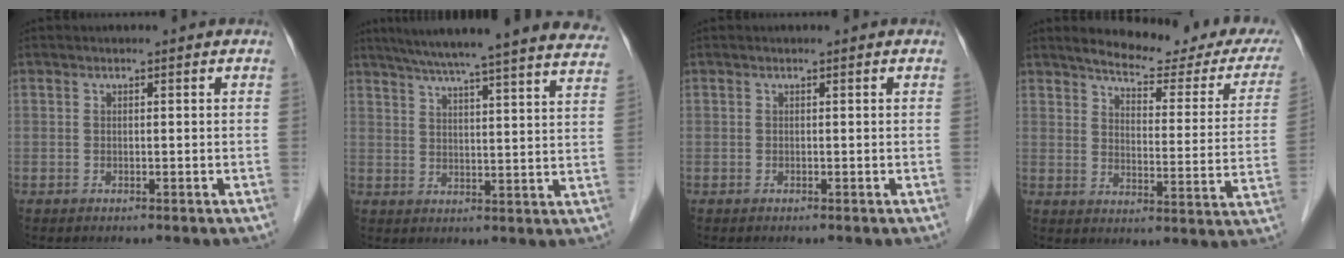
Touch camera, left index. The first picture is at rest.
{"total": 29.0, "force": [26.1, 0.7, 12.7], "torque": [-0.201, -0.041, 0.318]}
{"total": 0.0}
{"total": 18.9, "force": [16.7, 3.2, 8.3], "torque": [-0.095, -0.043, 0.194]}